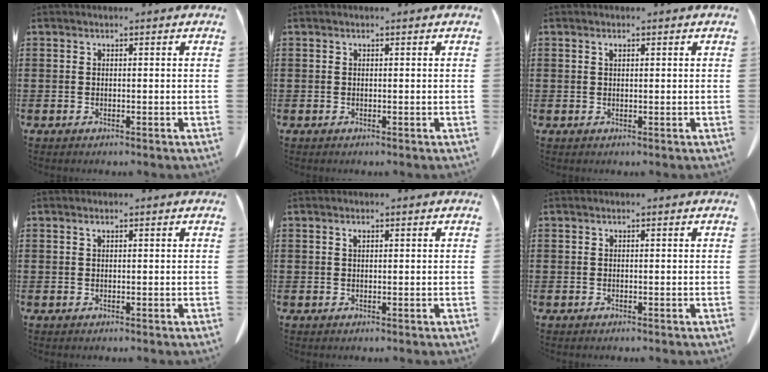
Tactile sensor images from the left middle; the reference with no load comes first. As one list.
[{"total": 0.0}, {"total": 0.9, "force": [0.4, 0.3, 0.7], "torque": [-0.015, 0.001, 0.008]}, {"total": 0.7, "force": [0.4, 0.2, 0.6], "torque": [-0.013, 0.000, 0.008]}, {"total": 0.8, "force": [0.4, 0.2, 0.7], "torque": [-0.015, 0.001, 0.008]}, {"total": 0.0}]